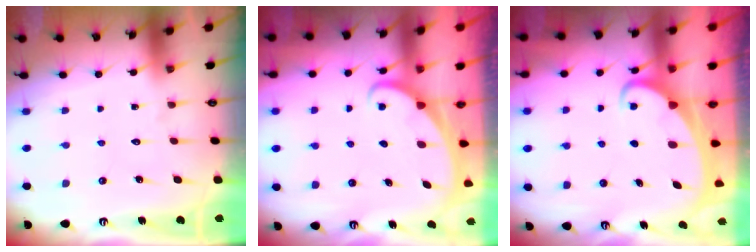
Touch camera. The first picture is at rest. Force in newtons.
{"total": 1.8, "press": 1.7, "slide": 0.1}
{"total": 2.1, "press": 2.1, "slide": 0.2}